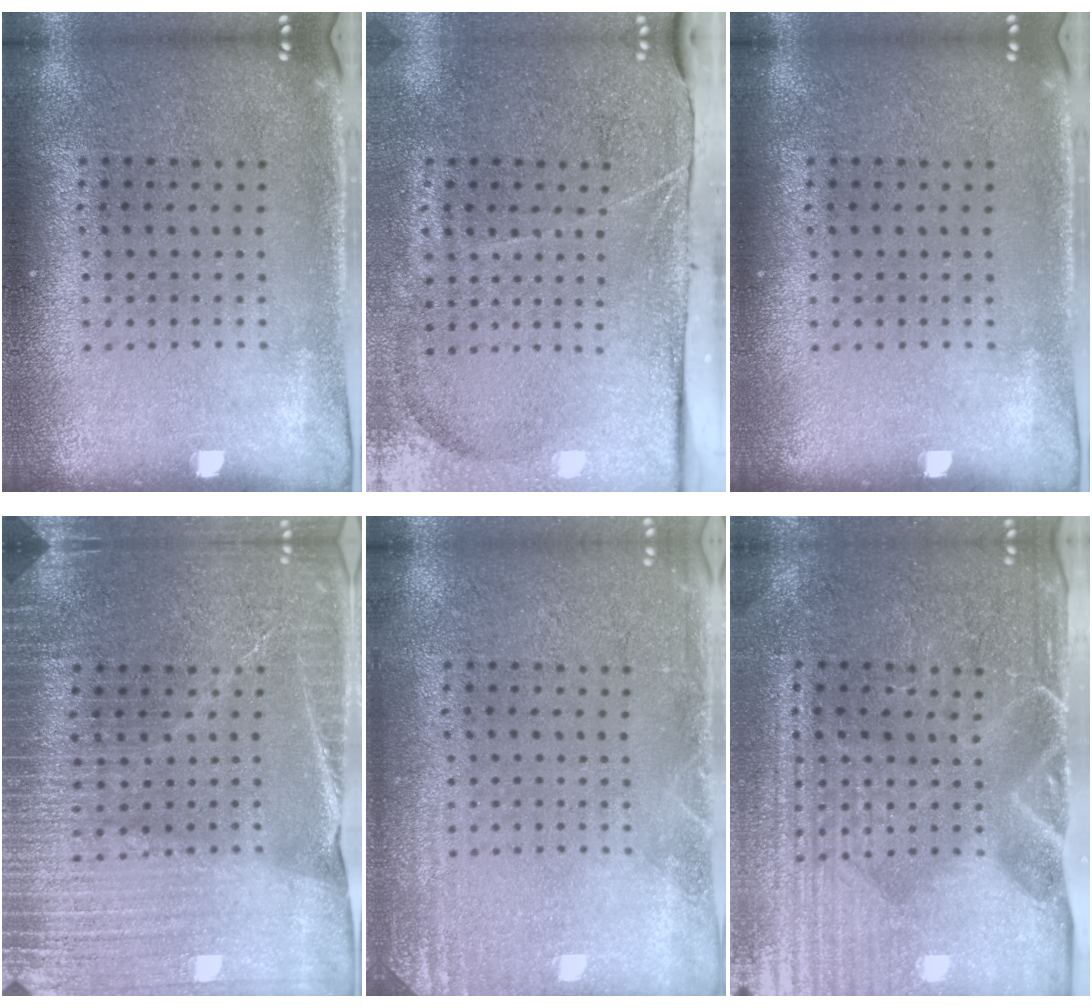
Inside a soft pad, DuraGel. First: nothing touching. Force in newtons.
{"total": 4.3, "press": 3.5, "slide": 2.6}
{"total": 0.0}
{"total": 3.9, "press": 3.7, "slide": 1.2}
{"total": 2.2, "press": 2.1, "slide": 0.3}
{"total": 4.6, "press": 4.2, "slide": 1.8}